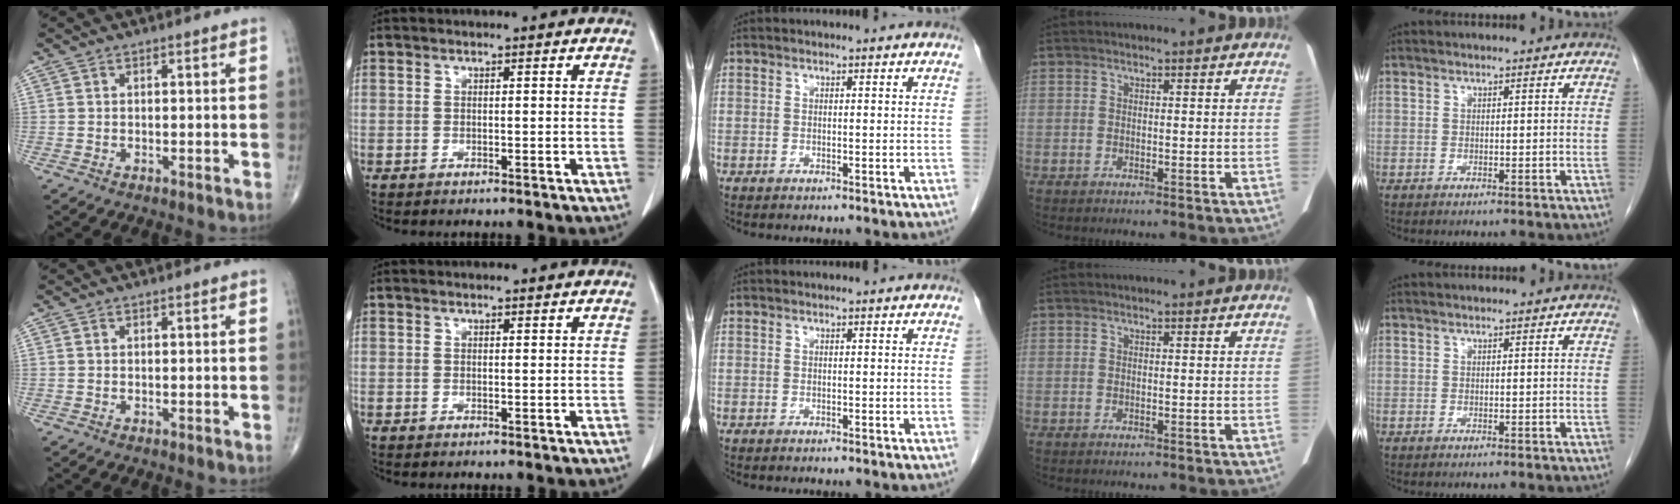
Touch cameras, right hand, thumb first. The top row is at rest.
{}